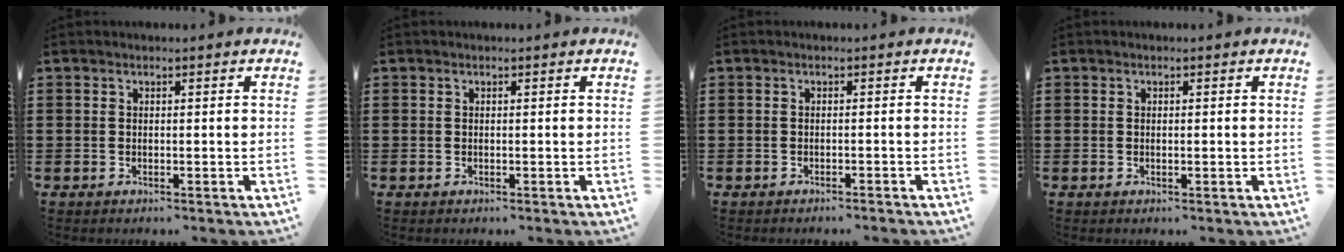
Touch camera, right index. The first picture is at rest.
{"total": 0.0}
{"total": 0.9, "force": [-0.8, -0.2, 0.2], "torque": [-0.005, -0.004, -0.017]}
{"total": 0.0}